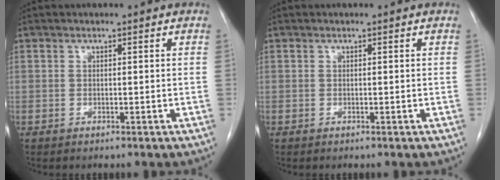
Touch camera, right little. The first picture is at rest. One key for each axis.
{"total": 0.0}